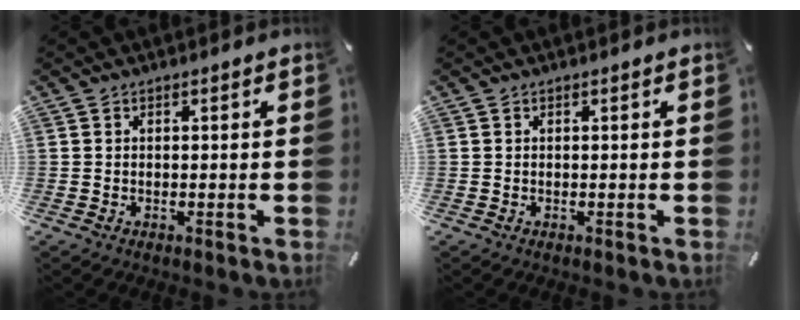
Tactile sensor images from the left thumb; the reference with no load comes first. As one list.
[{"total": 0.0}]